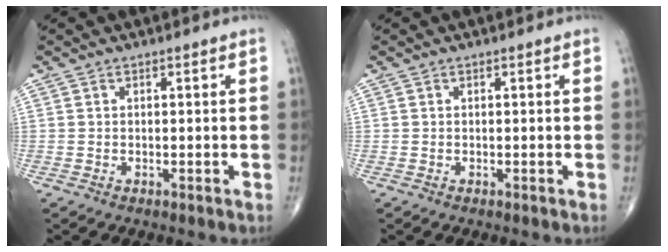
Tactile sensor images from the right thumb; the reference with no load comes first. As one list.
[{"total": 0.0}]